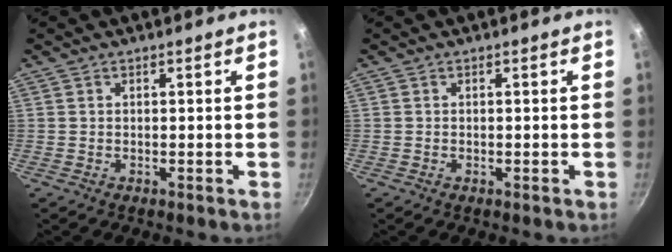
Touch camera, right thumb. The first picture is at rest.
{"total": 0.0}